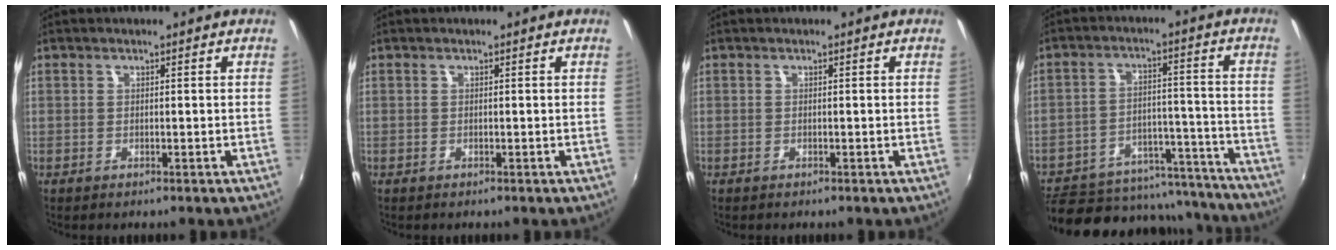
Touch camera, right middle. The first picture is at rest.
{"total": 0.0}
{"total": 0.0}
{"total": 21.6, "force": [-17.0, 10.4, 8.2], "torque": [-0.172, 0.025, -0.201]}